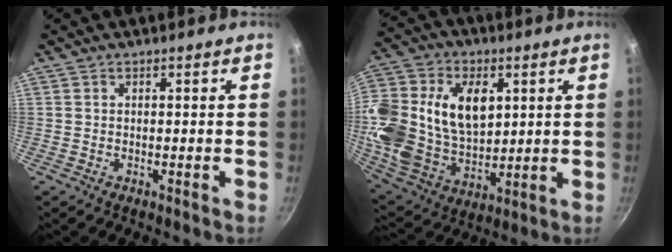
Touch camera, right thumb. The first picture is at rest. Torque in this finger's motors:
{"motor_torque": [1.97, 3.04, 1.01, -0.31, 0.25]}